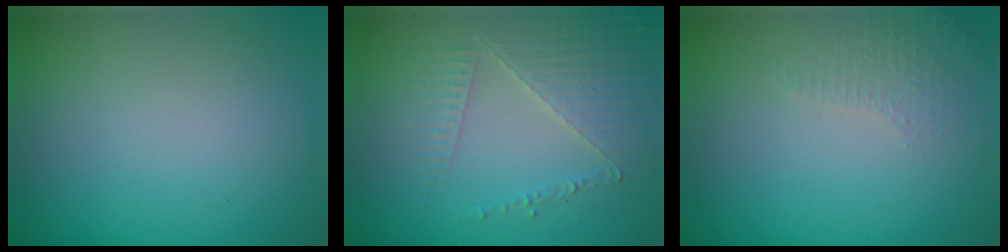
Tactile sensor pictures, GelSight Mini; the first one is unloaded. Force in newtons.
{"total": 3.5, "press": 3.3, "slide": 1.2}
{"total": 1.6, "press": 1.6, "slide": 0.4}